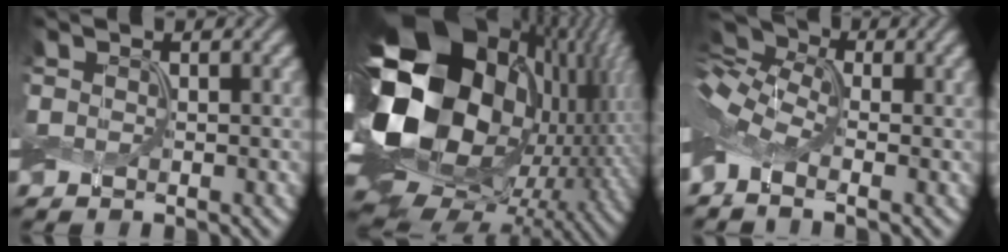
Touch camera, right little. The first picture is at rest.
{"total": 21.9, "force": [1.3, 16.1, 14.9], "torque": [-0.312, -0.042, 0.030]}
{"total": 6.6, "force": [-1.2, 3.8, 5.3], "torque": [-0.124, 0.013, -0.039]}